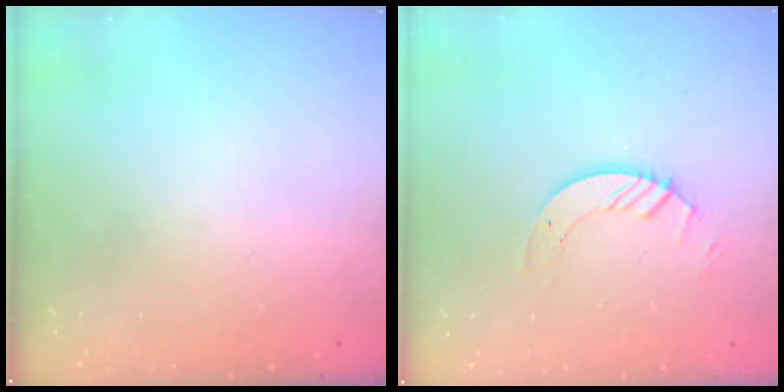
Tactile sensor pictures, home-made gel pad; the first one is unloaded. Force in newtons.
{"total": 4.0, "press": 4.0, "slide": 0.3}